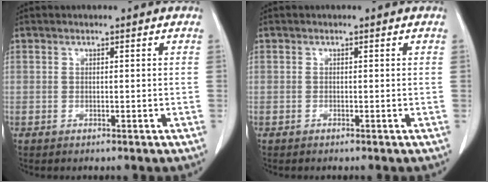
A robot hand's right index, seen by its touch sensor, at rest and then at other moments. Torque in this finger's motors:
{"motor_torque": [0.01, 0.00, -0.01, 0.00]}